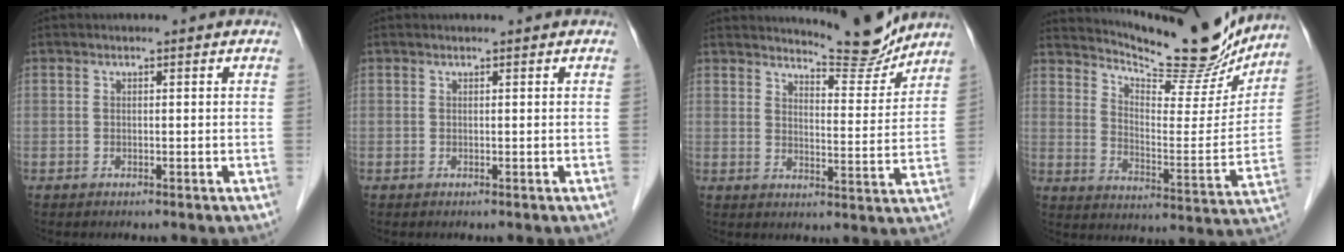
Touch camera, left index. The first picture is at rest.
{"total": 0.0}
{"total": 8.6, "force": [8.4, 0.6, 1.6], "torque": [-0.030, -0.024, 0.114]}
{"total": 18.6, "force": [17.2, 2.6, 6.7], "torque": [-0.110, -0.043, 0.243]}